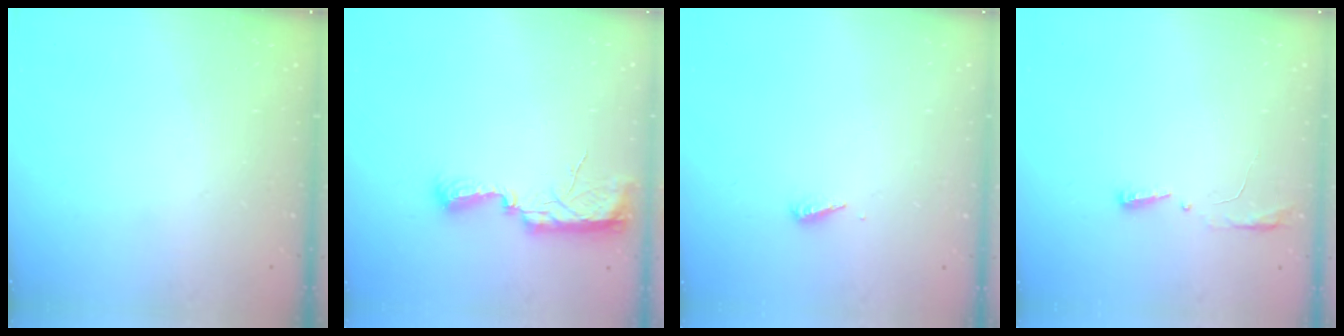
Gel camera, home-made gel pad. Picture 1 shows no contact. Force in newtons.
{"total": 10.5, "press": 9.0, "slide": 5.3}
{"total": 2.8, "press": 2.8, "slide": 0.2}
{"total": 4.1, "press": 3.9, "slide": 1.2}